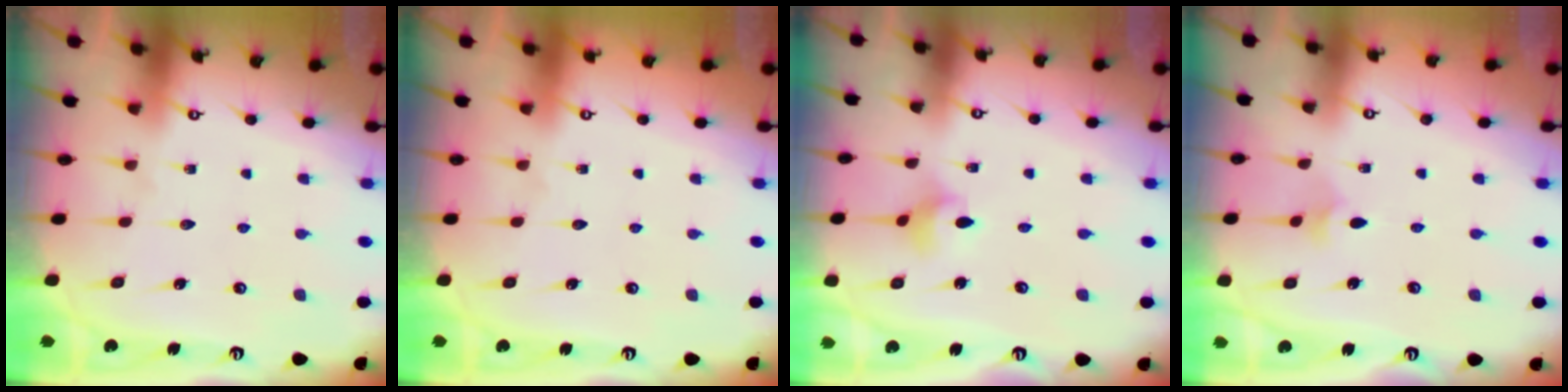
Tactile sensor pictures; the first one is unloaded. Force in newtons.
{"total": 0.0}
{"total": 3.5, "press": 3.4, "slide": 0.8}
{"total": 2.3, "press": 2.3, "slide": 0.5}